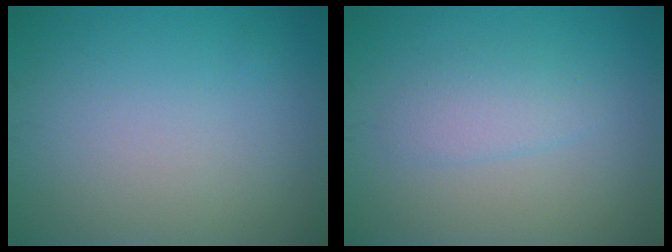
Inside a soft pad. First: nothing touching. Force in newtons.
{"total": 2.0, "press": 1.9, "slide": 0.1}